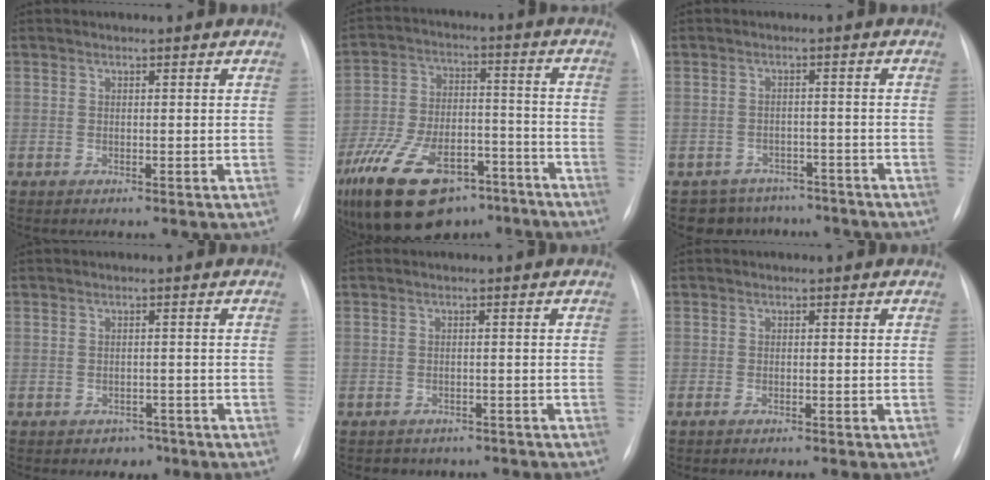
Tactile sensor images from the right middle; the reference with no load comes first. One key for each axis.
{"total": 22.4, "fx": -14.9, "fy": 10.8, "fz": 12.8, "tx": -0.272, "ty": 0.005, "tz": -0.247}
{"total": 7.1, "fx": -5.9, "fy": 3.8, "fz": -0.2, "tx": 0.010, "ty": 0.021, "tz": -0.073}
{"total": 2.0, "fx": -1.4, "fy": 1.5, "fz": 0.2, "tx": -0.003, "ty": 0.009, "tz": -0.013}
{"total": 4.8, "fx": -4.0, "fy": 2.5, "fz": 0.3, "tx": -0.001, "ty": 0.013, "tz": -0.042}
{"total": 1.3, "fx": -1.1, "fy": 0.2, "fz": 0.7, "tx": -0.016, "ty": -0.004, "tz": -0.010}